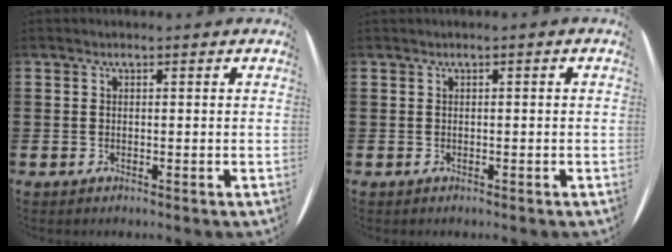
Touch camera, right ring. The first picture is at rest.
{"total": 0.0}